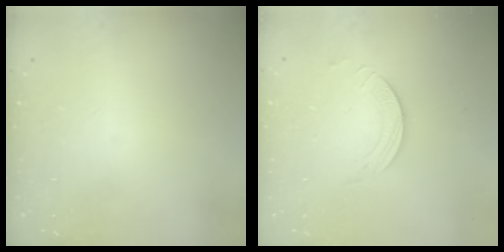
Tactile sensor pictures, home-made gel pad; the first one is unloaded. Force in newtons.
{"total": 2.5, "press": 2.5, "slide": 0.2}